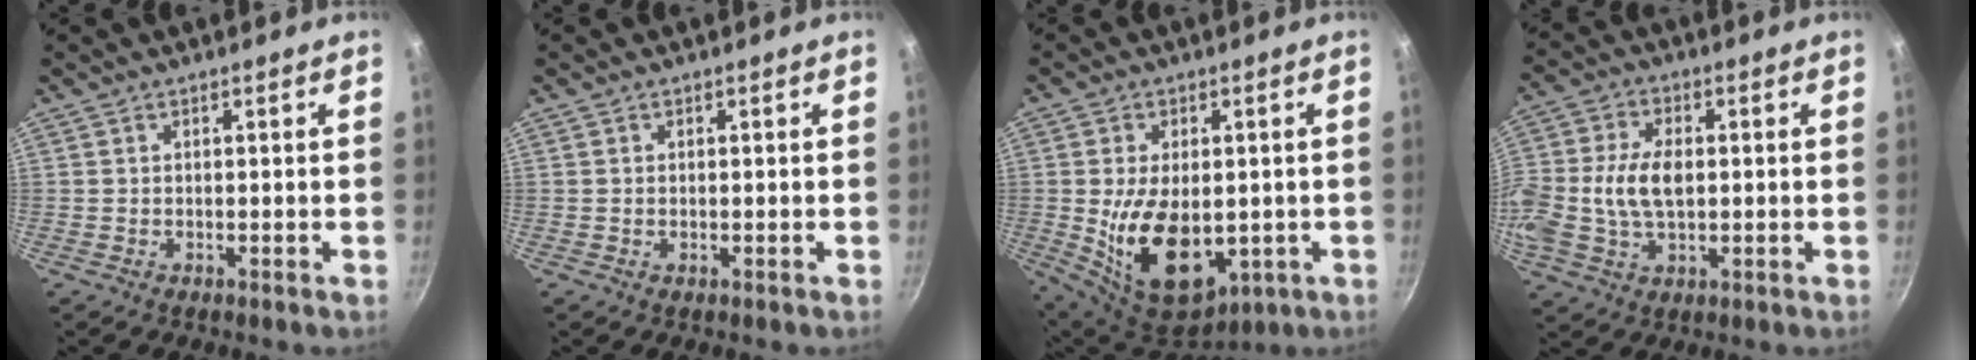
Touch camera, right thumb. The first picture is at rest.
{"total": 0.0}
{"total": 16.8, "force": [-2.3, 9.9, 13.4], "torque": [-0.216, -0.012, -0.006]}
{"total": 13.8, "force": [-0.1, 8.5, 10.9], "torque": [-0.249, 0.008, 0.002]}